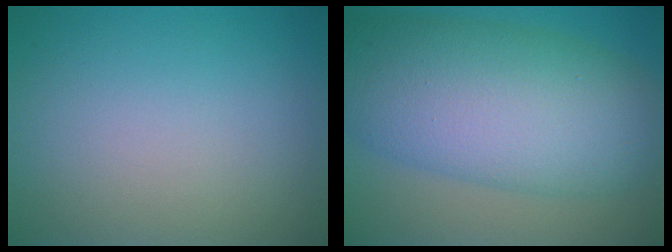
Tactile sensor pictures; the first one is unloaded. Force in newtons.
{"total": 11.9, "press": 11.9, "slide": 0.3}